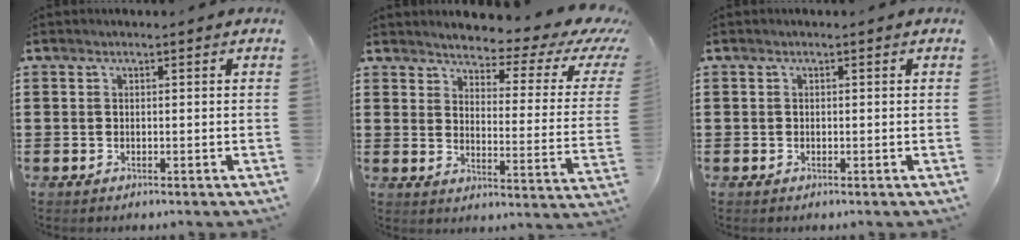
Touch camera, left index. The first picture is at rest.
{"total": 3.9, "force": [3.2, 0.8, 2.2], "torque": [-0.047, -0.033, 0.044]}
{"total": 0.0}